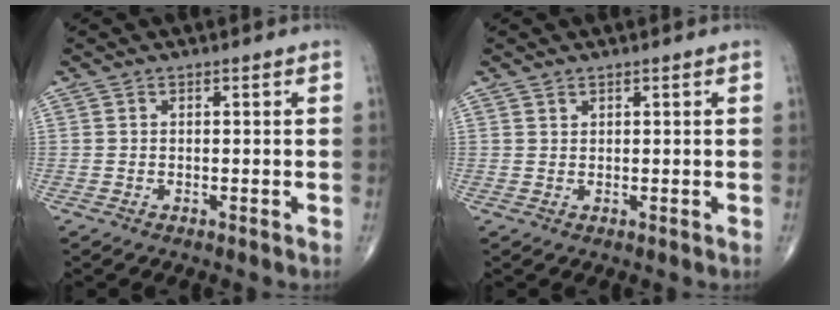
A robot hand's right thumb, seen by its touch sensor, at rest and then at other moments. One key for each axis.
{"total": 0.6, "fx": 0.5, "fy": 0.2, "fz": 0.0, "tx": 0.004, "ty": -0.004, "tz": 0.007}